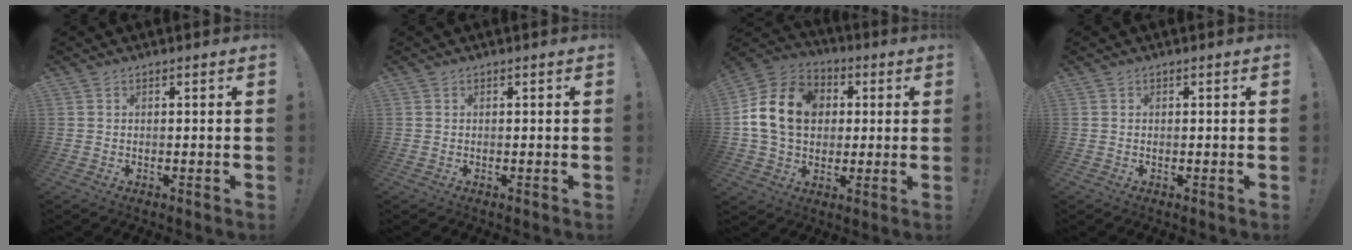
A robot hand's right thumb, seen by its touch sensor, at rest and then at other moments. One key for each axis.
{"total": 0.0}
{"total": 17.3, "fx": 2.8, "fy": 13.4, "fz": 10.5, "tx": -0.174, "ty": 0.010, "tz": 0.056}
{"total": 0.0}